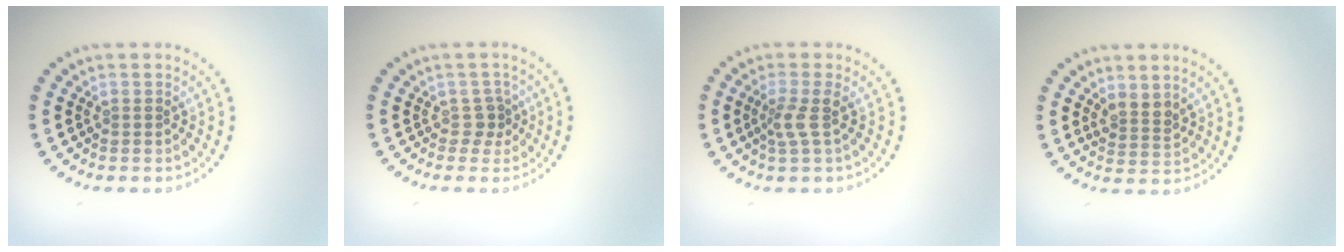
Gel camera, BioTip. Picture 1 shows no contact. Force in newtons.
{"total": 1.4, "press": 1.0, "slide": 1.0}
{"total": 2.0, "press": 1.4, "slide": 1.4}
{"total": 2.0, "press": 1.6, "slide": 1.2}